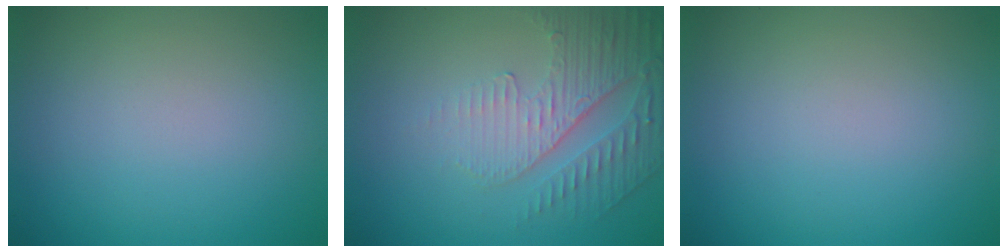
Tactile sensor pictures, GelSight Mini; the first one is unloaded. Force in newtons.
{"total": 4.9, "press": 3.3, "slide": 3.7}
{"total": 0.0}